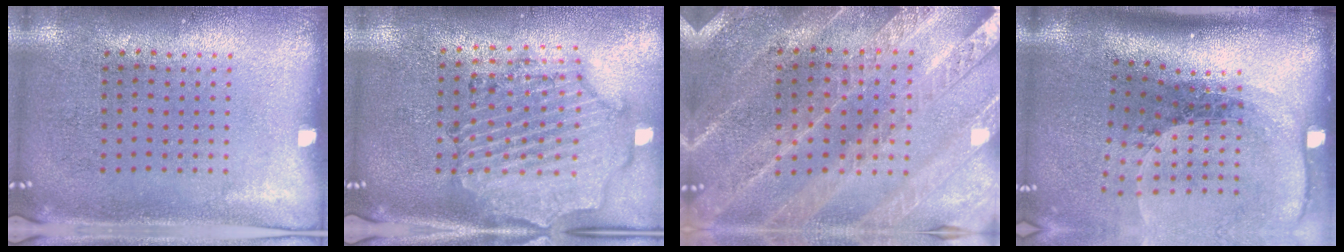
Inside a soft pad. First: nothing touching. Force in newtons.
{"total": 1.7, "press": 1.7, "slide": 0.3}
{"total": 2.4, "press": 2.4, "slide": 0.4}
{"total": 2.4, "press": 1.7, "slide": 1.7}